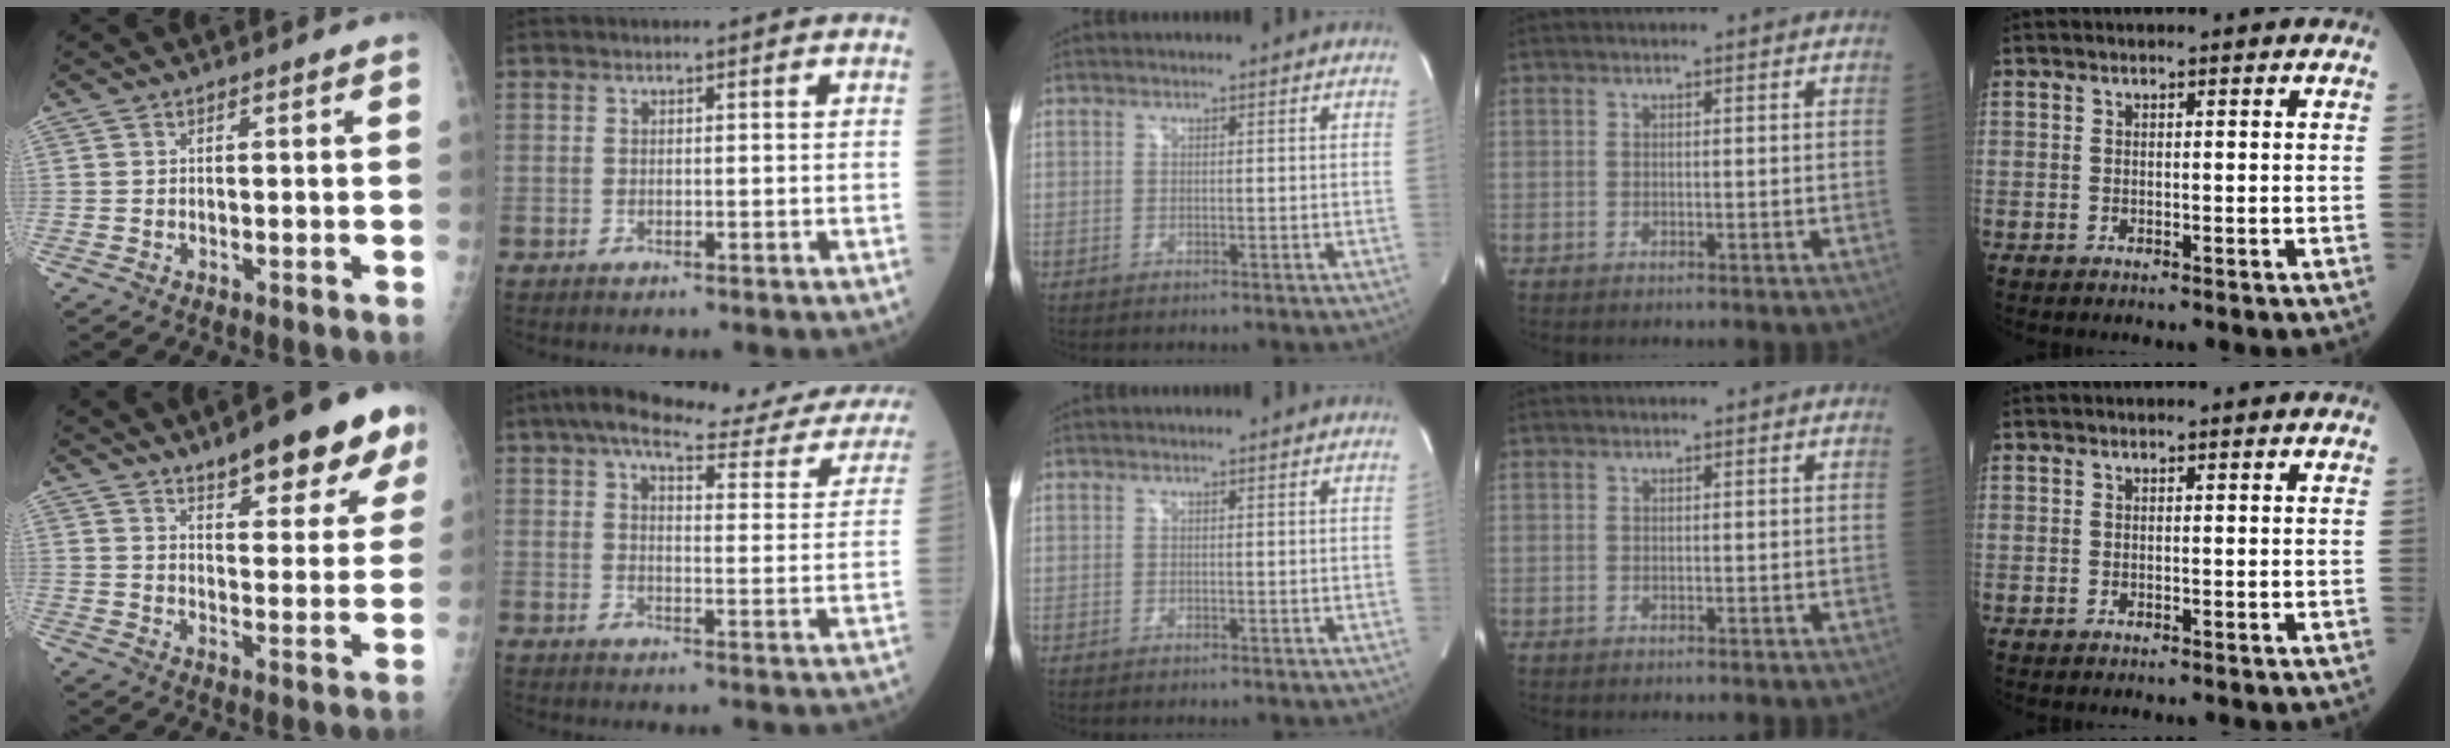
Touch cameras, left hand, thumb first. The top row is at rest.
{"thumb": {"total": 15.6, "force": [10.3, 4.8, 10.8], "torque": [-0.115, -0.042, 0.144]}, "index": {"total": 24.1, "force": [20.8, 4.2, 11.5], "torque": [-0.156, -0.021, 0.241]}}